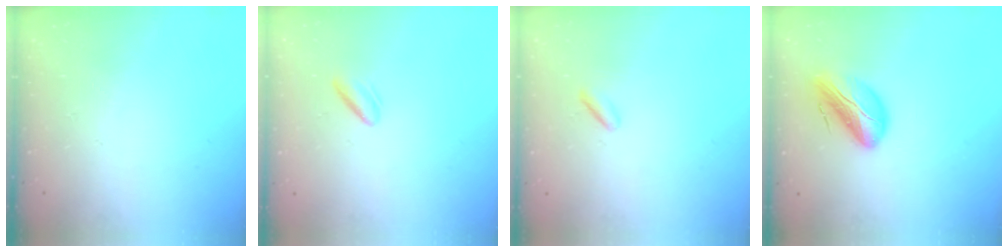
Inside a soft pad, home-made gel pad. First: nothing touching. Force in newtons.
{"total": 3.0, "press": 2.7, "slide": 1.3}
{"total": 1.1, "press": 0.9, "slide": 0.7}
{"total": 13.4, "press": 13.0, "slide": 3.2}